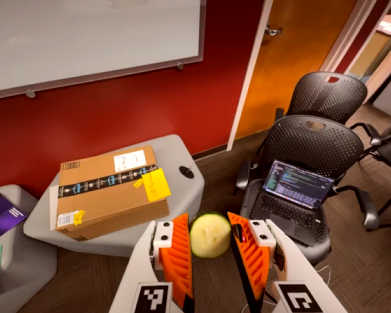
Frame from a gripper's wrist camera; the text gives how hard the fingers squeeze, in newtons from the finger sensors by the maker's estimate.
{"total": 7.9, "left": 7.9, "right": 7.9}